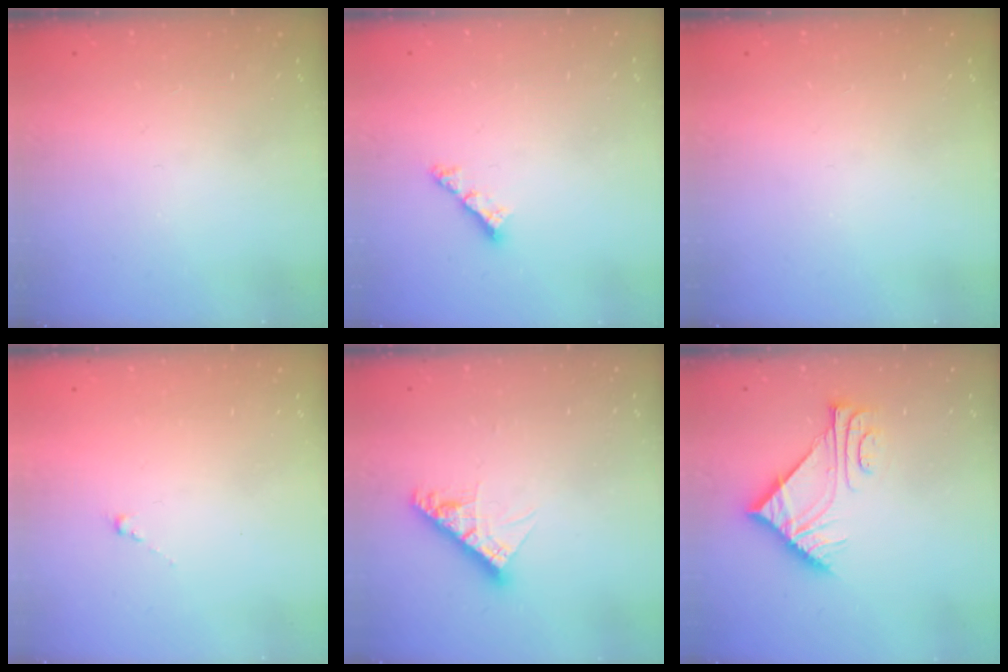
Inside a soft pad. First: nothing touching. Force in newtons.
{"total": 4.2, "press": 4.2, "slide": 0.2}
{"total": 0.0}
{"total": 0.0}
{"total": 8.4, "press": 8.4, "slide": 0.3}
{"total": 7.7, "press": 7.7, "slide": 0.1}